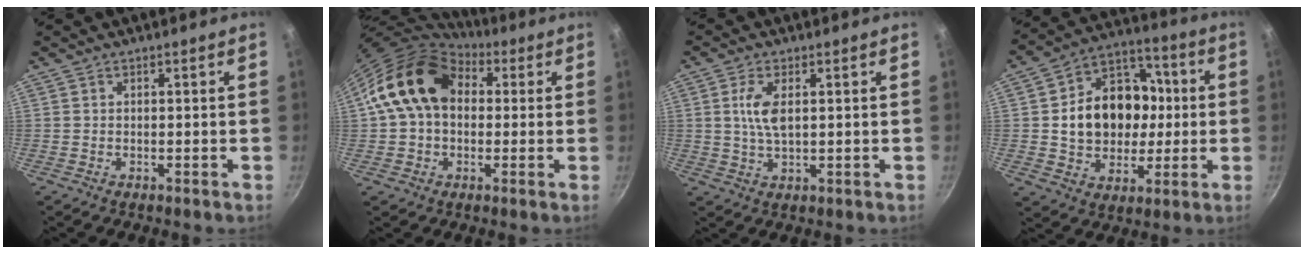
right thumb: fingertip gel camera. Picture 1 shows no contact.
{"total": 14.9, "force": [3.3, 11.0, 9.5], "torque": [-0.135, 0.024, 0.042]}
{"total": 5.5, "force": [1.1, 2.5, 4.8], "torque": [-0.097, -0.001, 0.022]}
{"total": 18.4, "force": [0.7, 14.6, 11.1], "torque": [-0.140, 0.031, 0.010]}